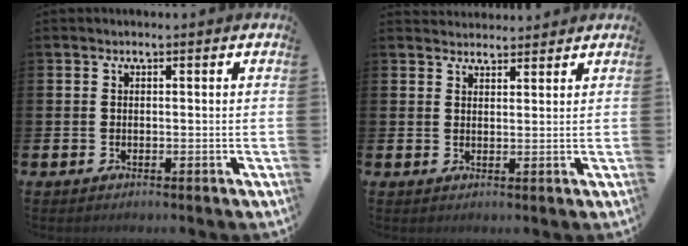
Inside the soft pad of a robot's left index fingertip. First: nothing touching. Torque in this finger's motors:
{"motor_torque": [0.21, -0.39, 0.01, -0.01]}